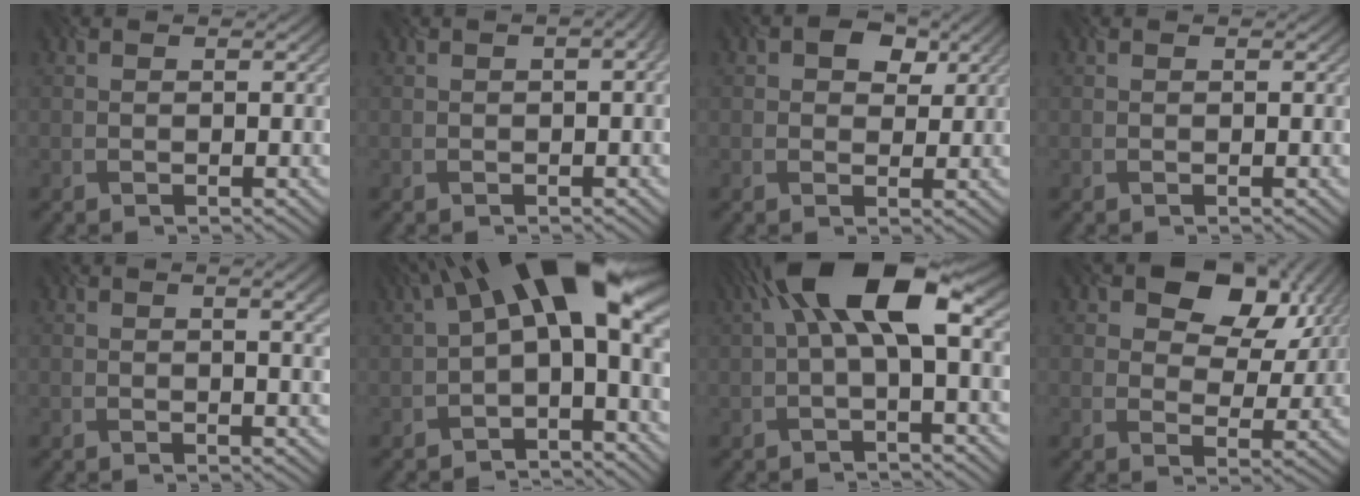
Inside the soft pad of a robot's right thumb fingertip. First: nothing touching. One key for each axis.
{"total": 3.4, "fx": 0.4, "fy": 1.6, "fz": 3.0, "tx": -0.029, "ty": 0.016, "tz": -0.006}
{"total": 2.5, "fx": 1.1, "fy": 1.8, "fz": 1.2, "tx": -0.021, "ty": 0.004, "tz": 0.022}
{"total": 0.0}
{"total": 4.3, "fx": 1.2, "fy": 1.4, "fz": 3.8, "tx": -0.041, "ty": 0.015, "tz": 0.006}
{"total": 13.4, "fx": 2.3, "fy": 5.4, "fz": 12.1, "tx": -0.193, "ty": 0.017, "tz": 0.032}
{"total": 11.4, "fx": 3.1, "fy": 3.9, "fz": 10.3, "tx": -0.192, "ty": 0.020, "tz": 0.057}
{"total": 10.0, "fx": 5.0, "fy": 6.3, "fz": 5.9, "tx": -0.092, "ty": 0.003, "tz": 0.085}